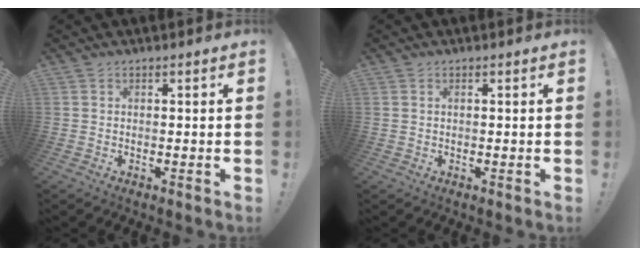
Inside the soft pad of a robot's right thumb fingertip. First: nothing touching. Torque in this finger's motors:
{"motor_torque": [0.23, 0.00, -0.16, 0.12, 0.08]}